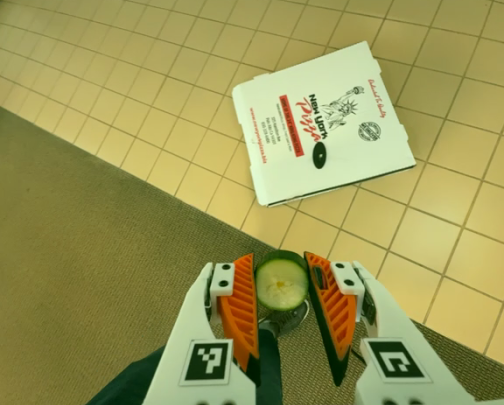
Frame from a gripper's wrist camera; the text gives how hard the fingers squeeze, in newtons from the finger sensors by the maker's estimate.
{"total": 8.0, "left": 8.3, "right": 7.7}